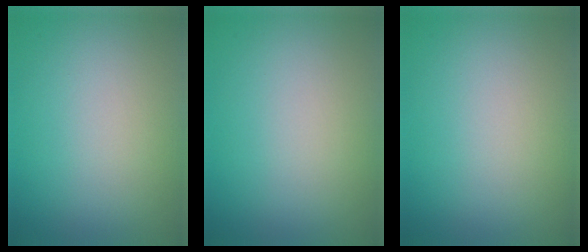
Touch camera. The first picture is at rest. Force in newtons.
{"total": 0.0}
{"total": 0.0}